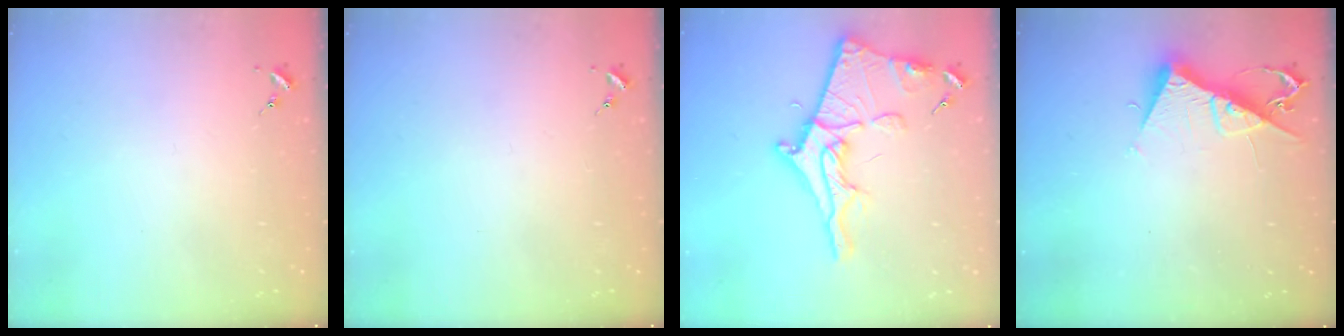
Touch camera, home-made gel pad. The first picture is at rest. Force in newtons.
{"total": 0.0}
{"total": 17.4, "press": 17.4, "slide": 1.3}
{"total": 10.3, "press": 10.3, "slide": 0.6}